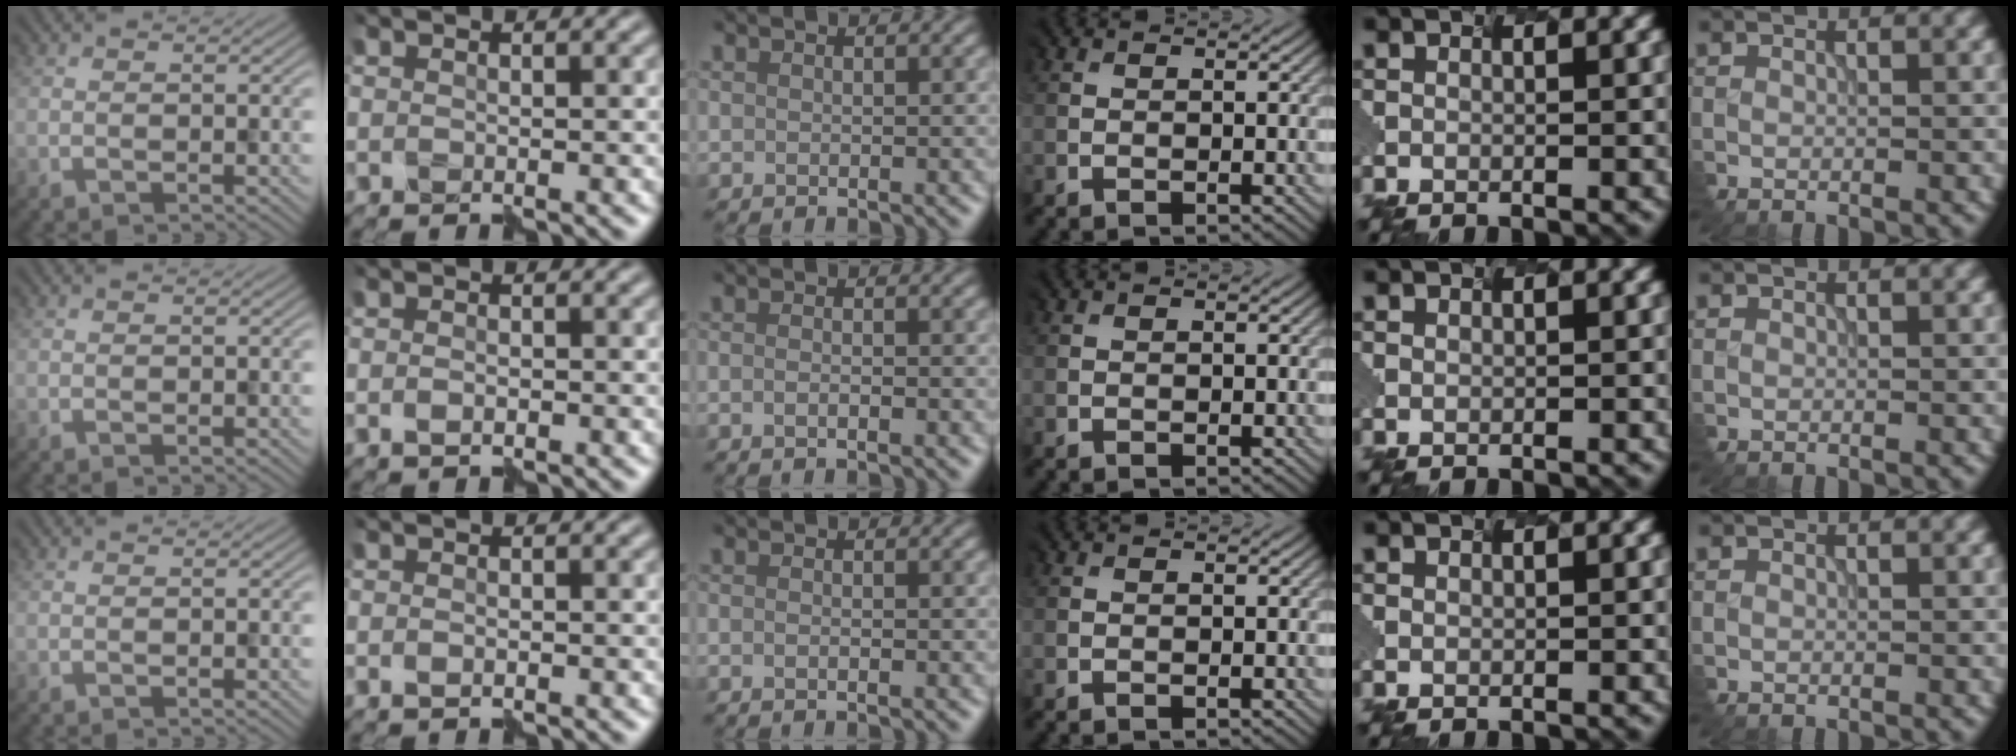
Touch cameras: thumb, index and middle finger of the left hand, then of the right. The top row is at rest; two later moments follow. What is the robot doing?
{"motion": "assemble", "object": "hinged jar"}